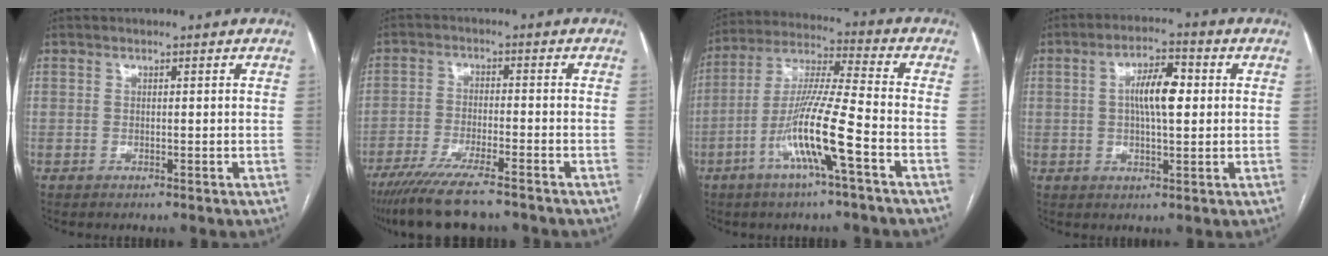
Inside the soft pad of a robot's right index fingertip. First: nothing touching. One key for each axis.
{"total": 11.3, "fx": -9.0, "fy": 1.4, "fz": 6.7, "tx": -0.111, "ty": -0.026, "tz": -0.148}
{"total": 13.1, "fx": -5.1, "fy": -0.4, "fz": 12.1, "tx": -0.239, "ty": -0.001, "tz": -0.100}
{"total": 7.1, "fx": 0.9, "fy": 2.1, "fz": 6.8, "tx": -0.122, "ty": 0.017, "tz": 0.013}